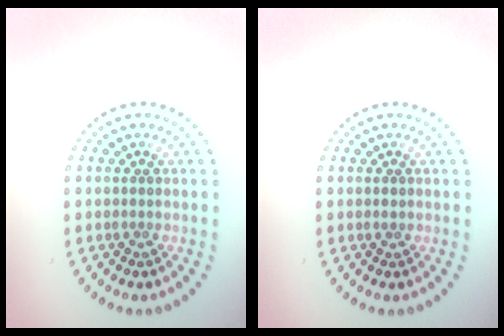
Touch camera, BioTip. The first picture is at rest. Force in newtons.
{"total": 0.6, "press": 0.6, "slide": 0.1}